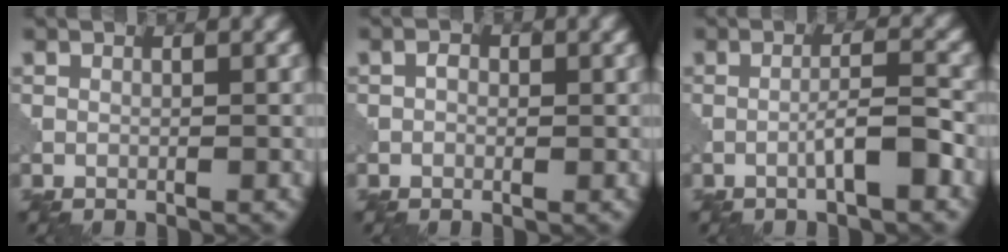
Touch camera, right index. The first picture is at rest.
{"total": 1.3, "force": [0.3, 1.0, 0.8], "torque": [-0.007, -0.003, -0.004]}
{"total": 3.0, "force": [-1.3, 0.3, 2.7], "torque": [-0.045, 0.012, -0.025]}